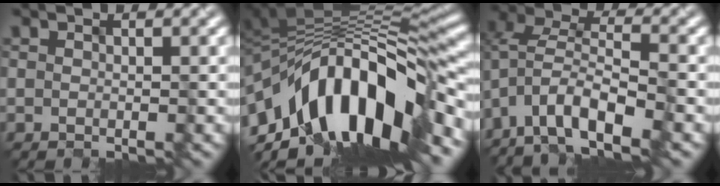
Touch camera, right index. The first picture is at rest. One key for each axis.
{"total": 14.5, "fx": -5.4, "fy": 7.2, "fz": 11.3, "tx": -0.169, "ty": 0.012, "tz": -0.090}
{"total": 7.8, "fx": -4.5, "fy": 3.2, "fz": 5.5, "tx": -0.096, "ty": 0.004, "tz": -0.084}